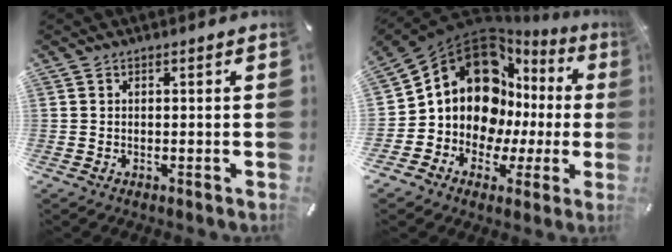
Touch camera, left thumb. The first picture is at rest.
{"total": 16.3, "force": [3.5, 13.3, 8.7], "torque": [-0.147, -0.042, 0.065]}